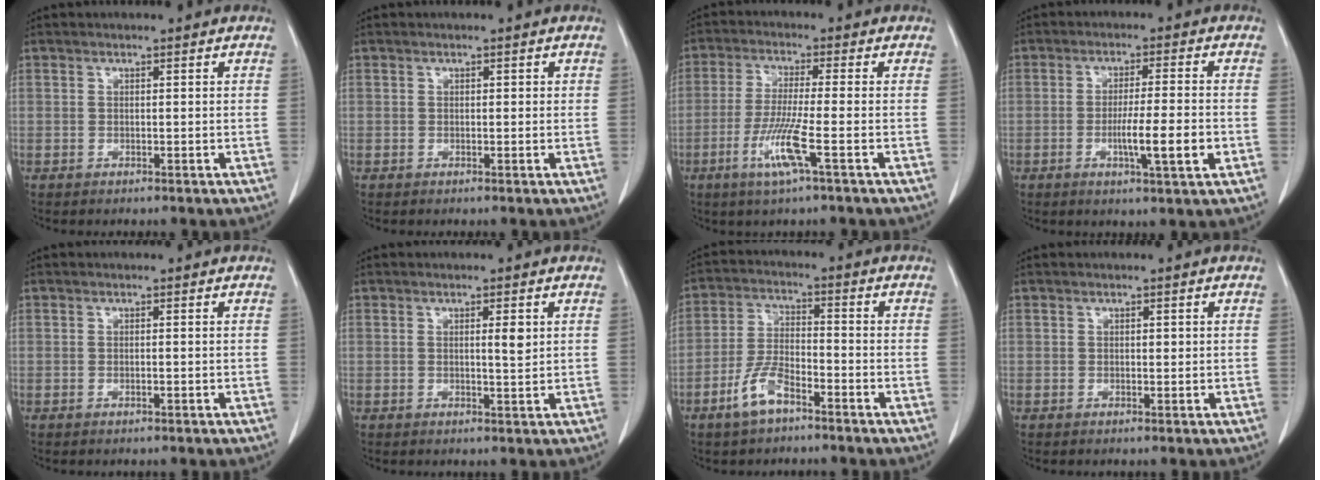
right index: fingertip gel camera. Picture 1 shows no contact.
{"total": 0.8, "force": [0.3, 0.6, 0.4], "torque": [0.004, 0.002, 0.001]}
{"total": 7.3, "force": [-3.0, -0.6, 6.6], "torque": [-0.136, -0.020, -0.062]}
{"total": 7.4, "force": [-2.1, -0.1, 7.1], "torque": [-0.116, -0.012, -0.034]}
{"total": 0.0}
{"total": 2.1, "force": [0.7, 0.3, 2.0], "torque": [-0.032, -0.003, 0.009]}
{"total": 6.7, "force": [-4.3, 2.5, 4.5], "torque": [-0.101, 0.001, -0.084]}
{"total": 0.7, "force": [0.2, 0.4, 0.5], "torque": [-0.004, 0.001, 0.002]}